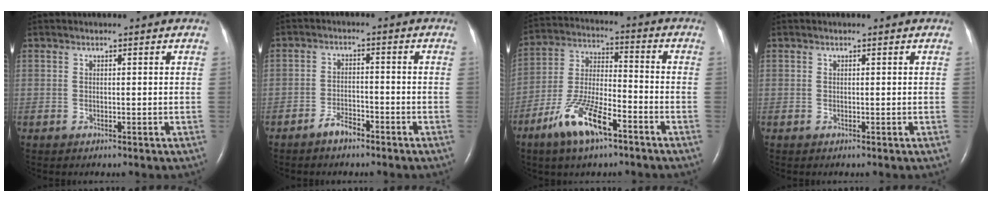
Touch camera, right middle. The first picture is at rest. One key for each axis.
{"total": 3.2, "fx": -2.6, "fy": 1.2, "fz": 1.5, "tx": -0.030, "ty": 0.002, "tz": -0.045}
{"total": 11.9, "fx": -7.0, "fy": 3.2, "fz": 9.0, "tx": -0.191, "ty": -0.002, "tz": -0.128}
{"total": 0.0}